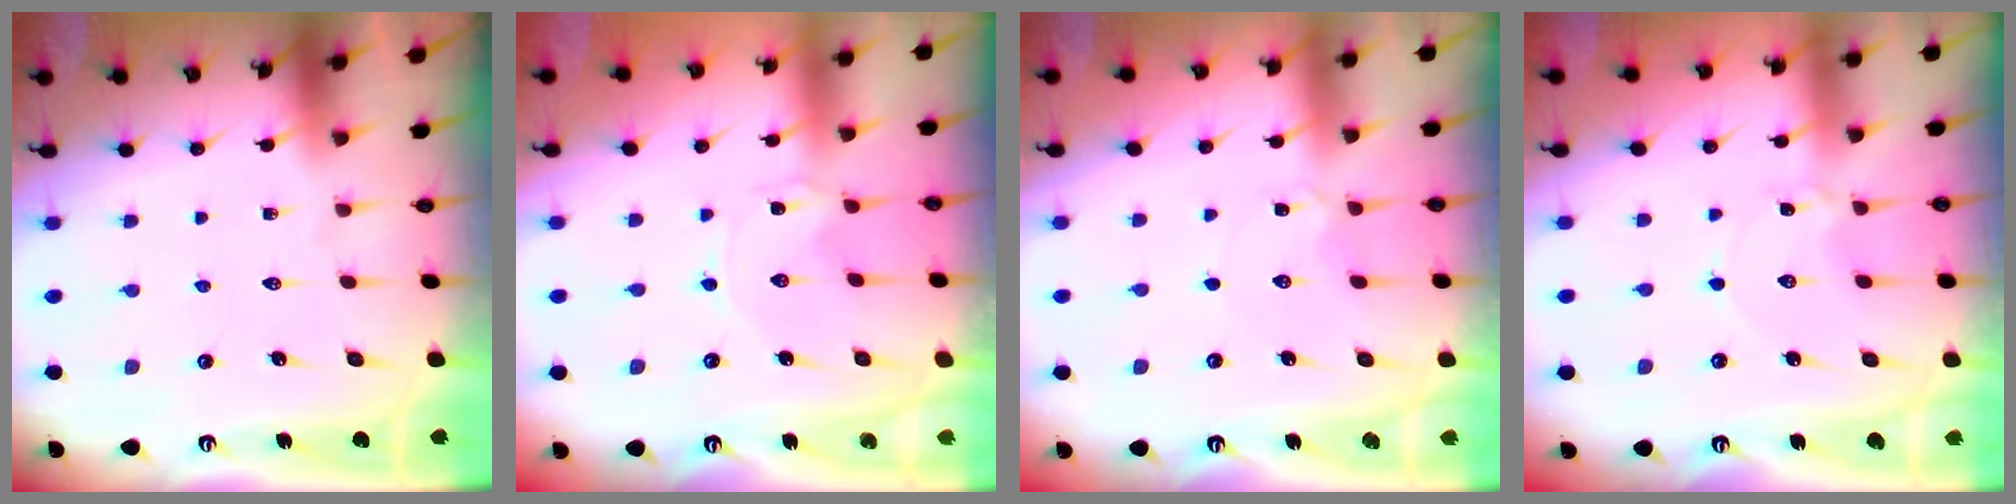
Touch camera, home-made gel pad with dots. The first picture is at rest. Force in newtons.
{"total": 0.0}
{"total": 2.3, "press": 2.3, "slide": 0.2}
{"total": 1.6, "press": 1.6, "slide": 0.1}